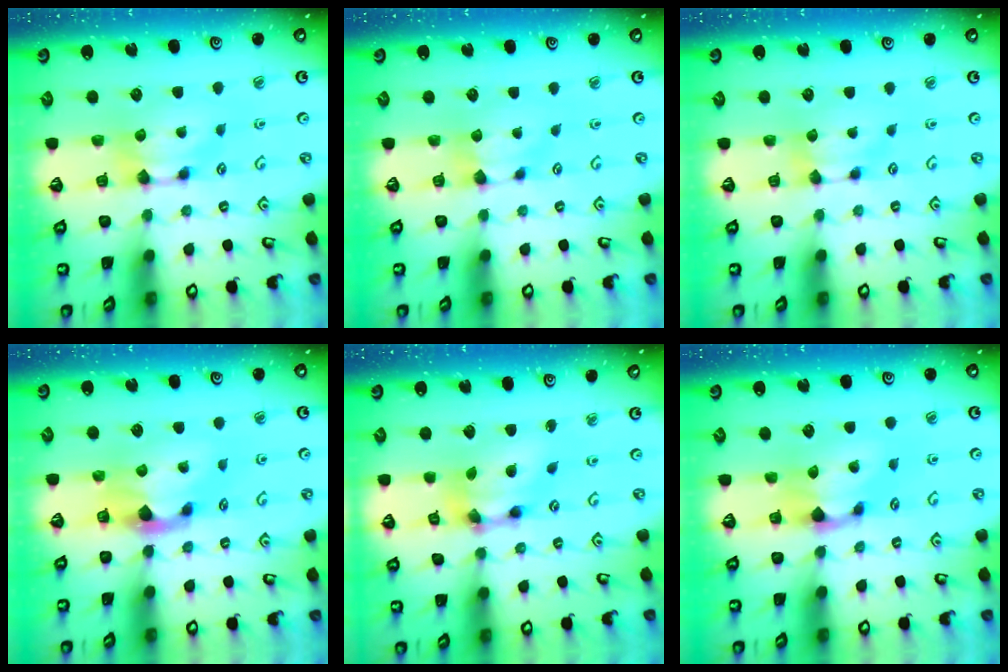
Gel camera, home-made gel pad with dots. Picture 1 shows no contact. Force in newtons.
{"total": 0.0}
{"total": 0.7, "press": 0.6, "slide": 0.5}
{"total": 2.2, "press": 1.9, "slide": 1.2}
{"total": 6.6, "press": 6.2, "slide": 2.4}
{"total": 1.2, "press": 0.1, "slide": 1.2}